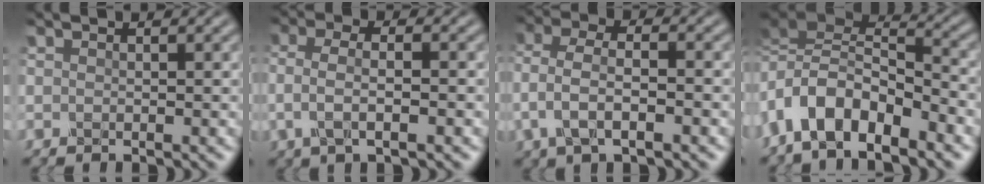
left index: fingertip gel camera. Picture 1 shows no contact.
{"total": 3.6, "force": [-0.6, 1.3, 3.3], "torque": [-0.072, 0.005, -0.016]}
{"total": 4.7, "force": [-1.3, 2.3, 3.9], "torque": [-0.087, 0.008, -0.030]}
{"total": 8.3, "force": [-3.5, 3.9, 6.5], "torque": [-0.112, 0.013, -0.078]}